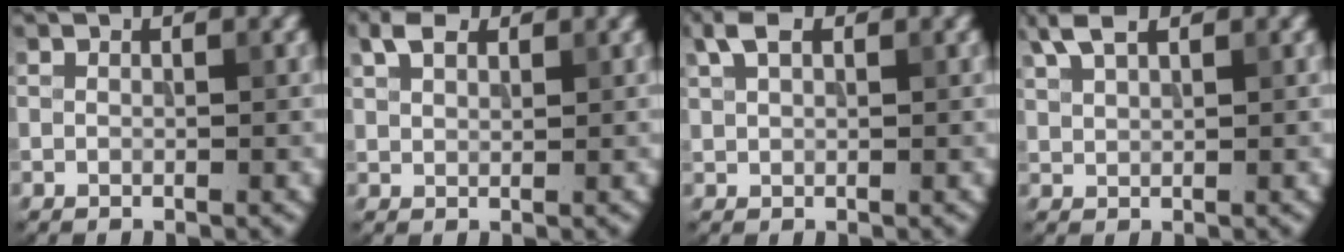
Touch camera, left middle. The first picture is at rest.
{"total": 2.6, "force": [1.7, 1.4, 1.4], "torque": [-0.033, 0.009, 0.034]}
{"total": 2.7, "force": [1.5, 1.5, 1.6], "torque": [-0.036, 0.009, 0.030]}
{"total": 3.1, "force": [2.2, 1.1, 1.9], "torque": [-0.043, 0.010, 0.045]}